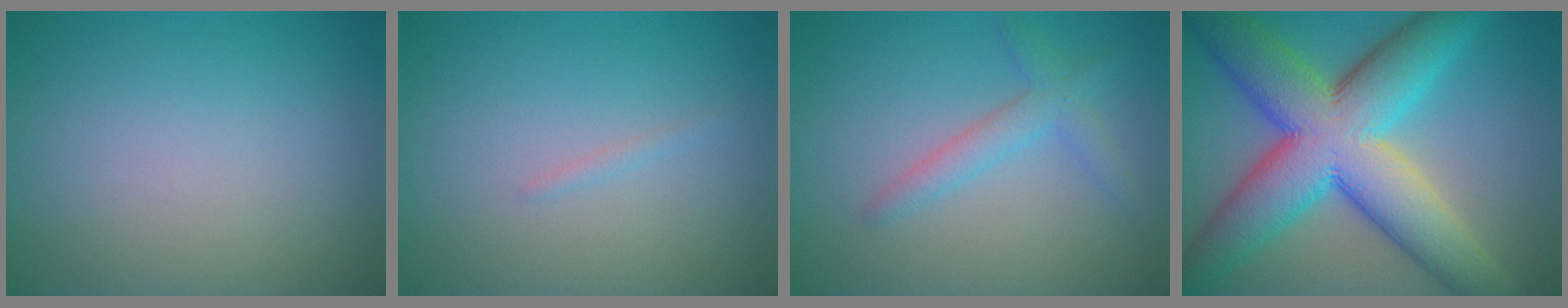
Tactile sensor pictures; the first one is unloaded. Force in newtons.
{"total": 0.6, "press": 0.6, "slide": 0.1}
{"total": 2.4, "press": 2.4, "slide": 0.2}
{"total": 13.6, "press": 13.6, "slide": 0.4}